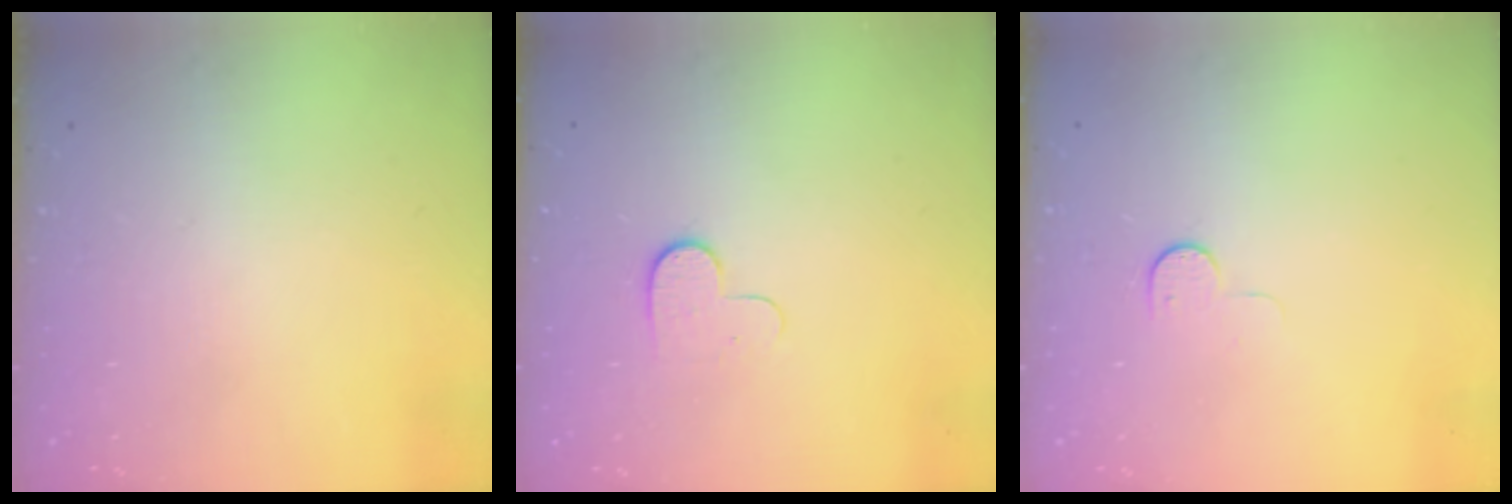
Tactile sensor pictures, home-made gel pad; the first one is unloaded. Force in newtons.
{"total": 5.4, "press": 5.3, "slide": 1.2}
{"total": 4.9, "press": 4.9, "slide": 0.5}